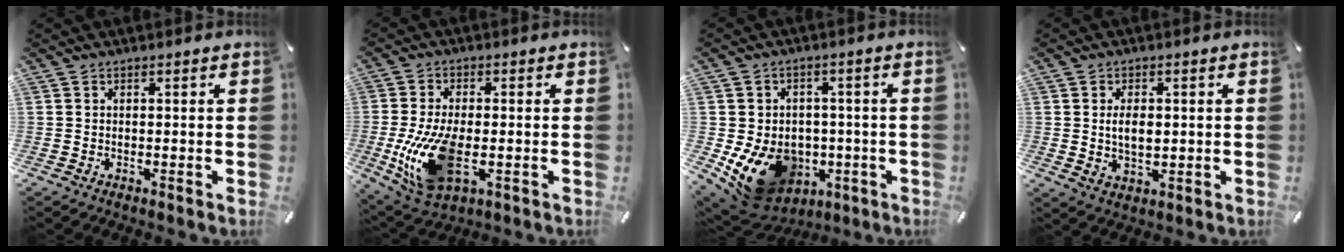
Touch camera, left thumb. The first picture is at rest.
{"total": 14.9, "force": [-2.5, 8.2, 12.2], "torque": [-0.254, -0.015, -0.037]}
{"total": 13.6, "force": [-3.9, 11.1, 6.8], "torque": [-0.141, 0.008, -0.061]}
{"total": 5.0, "force": [0.7, 3.2, 3.8], "torque": [-0.069, -0.002, 0.007]}